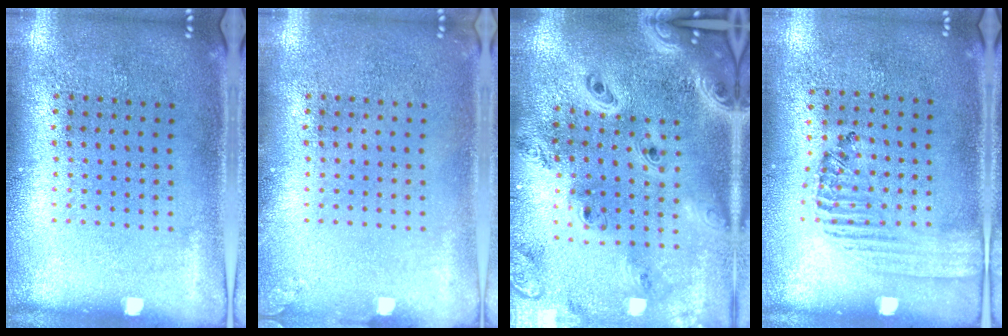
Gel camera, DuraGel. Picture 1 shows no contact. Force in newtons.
{"total": 0.6, "press": 0.6, "slide": 0.0}
{"total": 4.0, "press": 3.0, "slide": 2.6}
{"total": 1.4, "press": 1.2, "slide": 0.7}